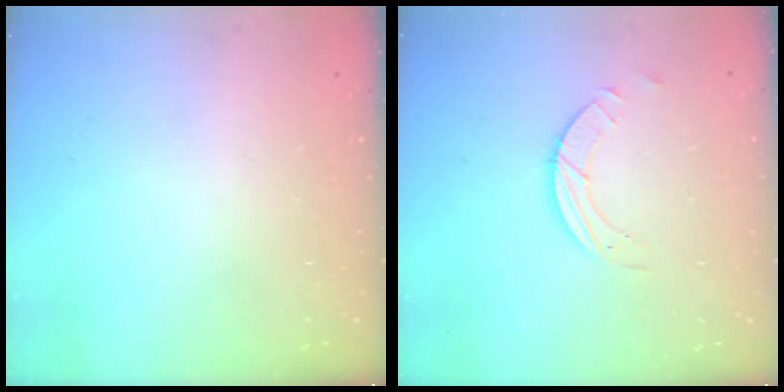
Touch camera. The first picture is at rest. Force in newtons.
{"total": 3.2, "press": 3.1, "slide": 0.3}